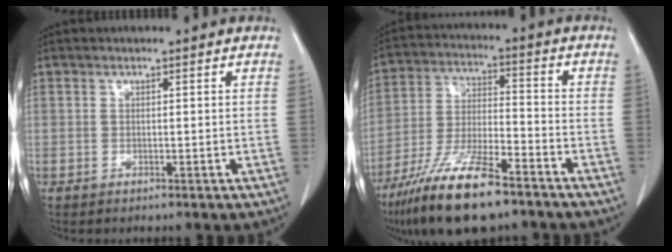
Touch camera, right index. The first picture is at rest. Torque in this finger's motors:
{"motor_torque": [0.82, -0.81, 0.44, 0.21]}